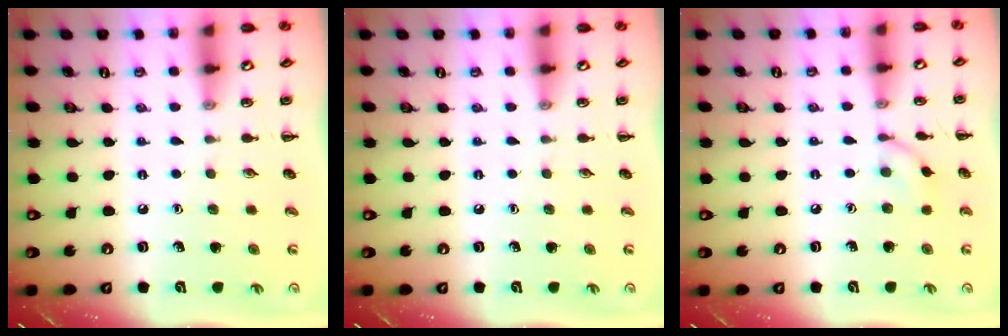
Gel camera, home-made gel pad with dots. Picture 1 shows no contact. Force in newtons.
{"total": 0.0}
{"total": 5.9, "press": 5.8, "slide": 1.1}